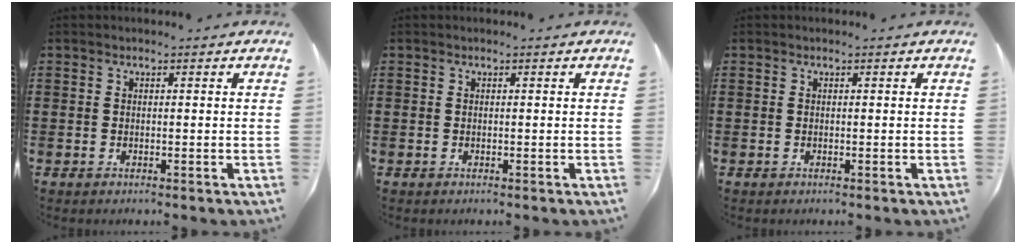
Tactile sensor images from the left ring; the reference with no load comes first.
{"total": 0.0}
{"total": 0.0}